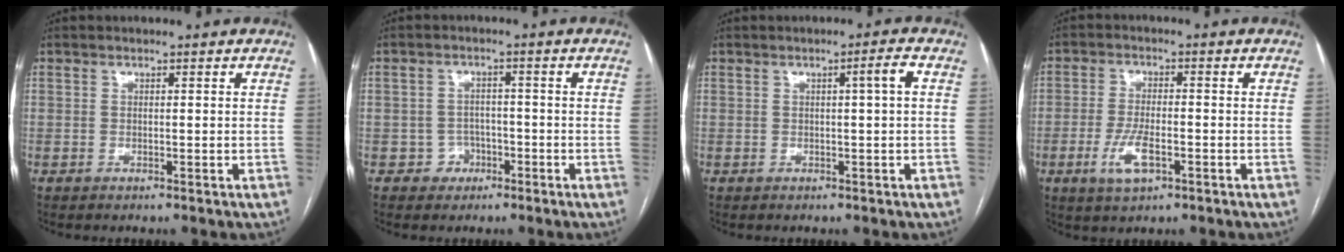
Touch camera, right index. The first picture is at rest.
{"total": 3.2, "force": [-1.5, 2.8, 0.1], "torque": [0.010, 0.015, -0.022]}
{"total": 2.2, "force": [0.3, -0.4, 2.1], "torque": [-0.033, 0.002, 0.006]}
{"total": 5.8, "force": [-2.4, 2.0, 4.9], "torque": [-0.100, -0.005, -0.039]}